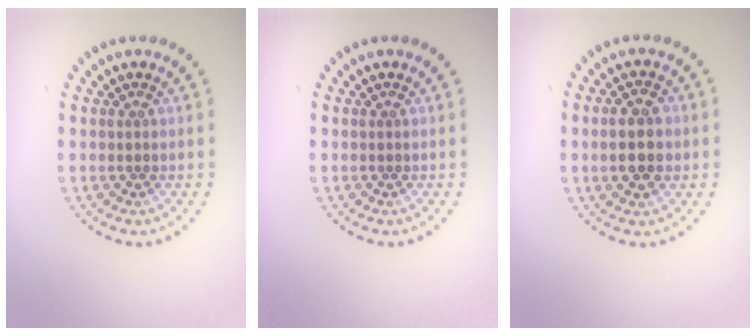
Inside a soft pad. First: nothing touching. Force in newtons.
{"total": 0.0}
{"total": 4.6, "press": 4.6, "slide": 0.1}